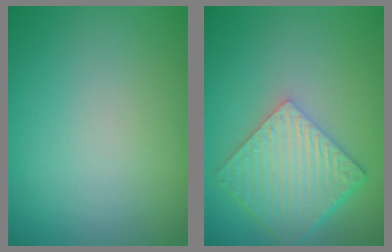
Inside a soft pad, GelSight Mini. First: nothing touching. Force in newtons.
{"total": 6.1, "press": 4.5, "slide": 4.1}